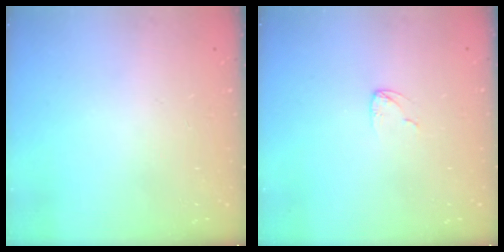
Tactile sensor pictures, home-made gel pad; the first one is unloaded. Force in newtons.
{"total": 2.9, "press": 2.9, "slide": 0.3}